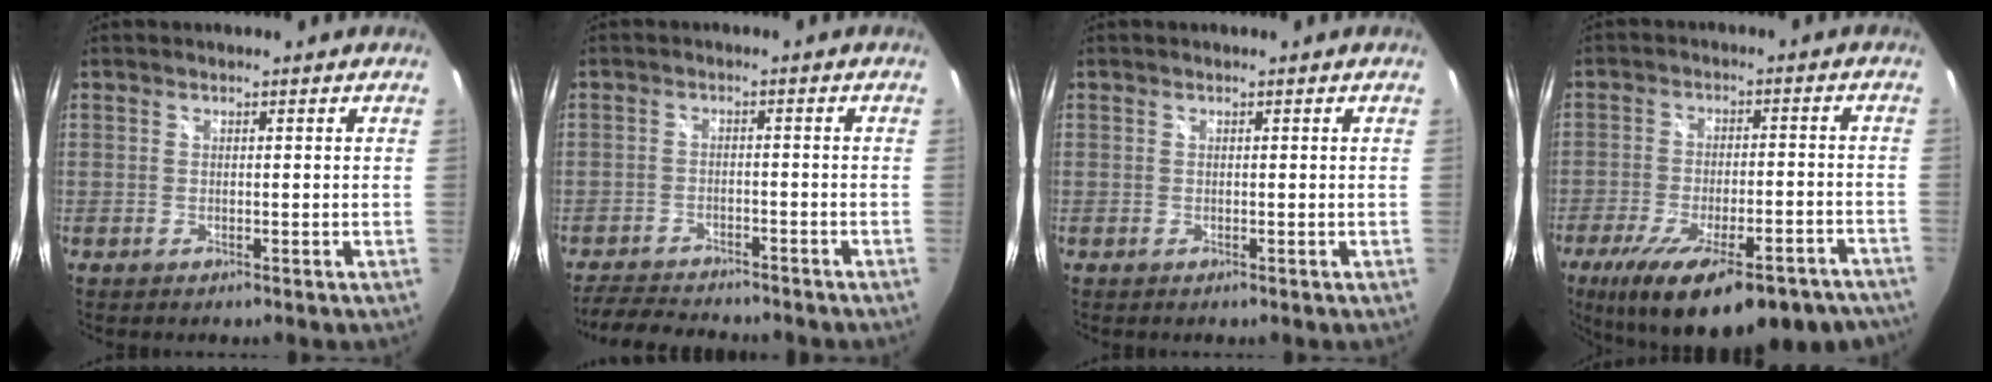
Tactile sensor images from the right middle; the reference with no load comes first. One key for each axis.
{"total": 7.5, "fx": -7.0, "fy": 1.8, "fz": 2.0, "tx": -0.065, "ty": 0.001, "tz": -0.113}
{"total": 0.0}
{"total": 25.6, "fx": -18.6, "fy": 8.7, "fz": 15.3, "tx": -0.264, "ty": -0.044, "tz": -0.247}